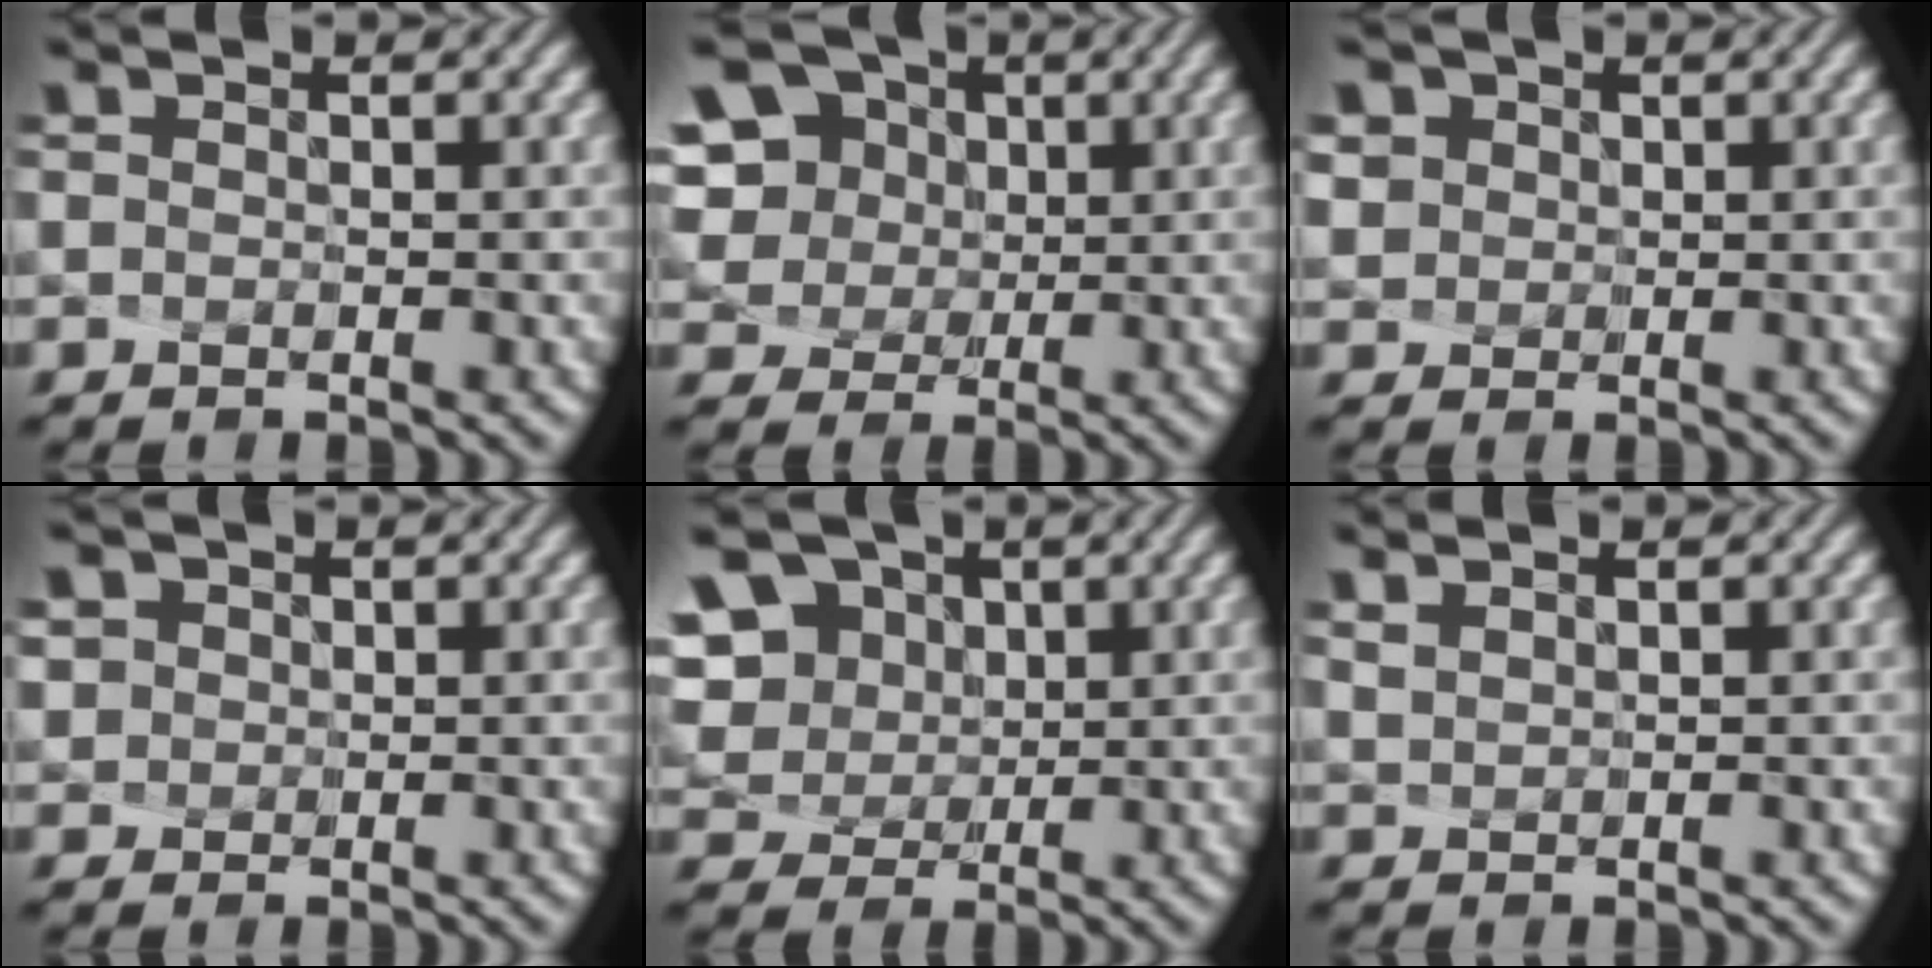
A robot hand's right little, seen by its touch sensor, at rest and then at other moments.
{"total": 6.5, "force": [2.5, 5.0, 3.3], "torque": [-0.086, 0.016, 0.048]}
{"total": 3.7, "force": [1.9, 3.0, 1.0], "torque": [-0.037, 0.004, 0.043]}
{"total": 3.4, "force": [1.7, 2.8, 1.0], "torque": [-0.025, 0.009, 0.028]}
{"total": 8.3, "force": [4.0, 6.1, 4.0], "torque": [-0.094, 0.015, 0.075]}
{"total": 1.4, "force": [1.2, 0.5, 0.5], "torque": [-0.033, 0.008, 0.036]}